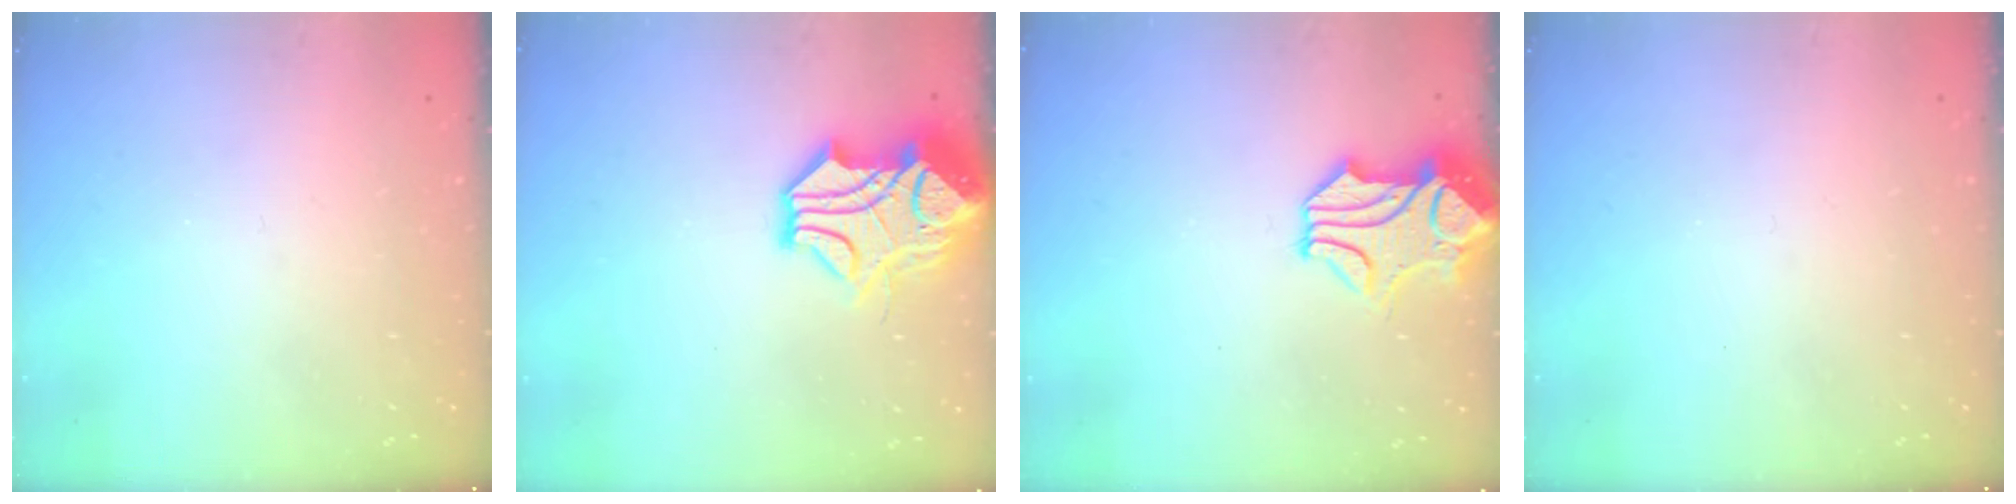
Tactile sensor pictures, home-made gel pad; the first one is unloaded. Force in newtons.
{"total": 11.1, "press": 10.9, "slide": 2.3}
{"total": 1.7, "press": 1.1, "slide": 1.3}
{"total": 0.0}